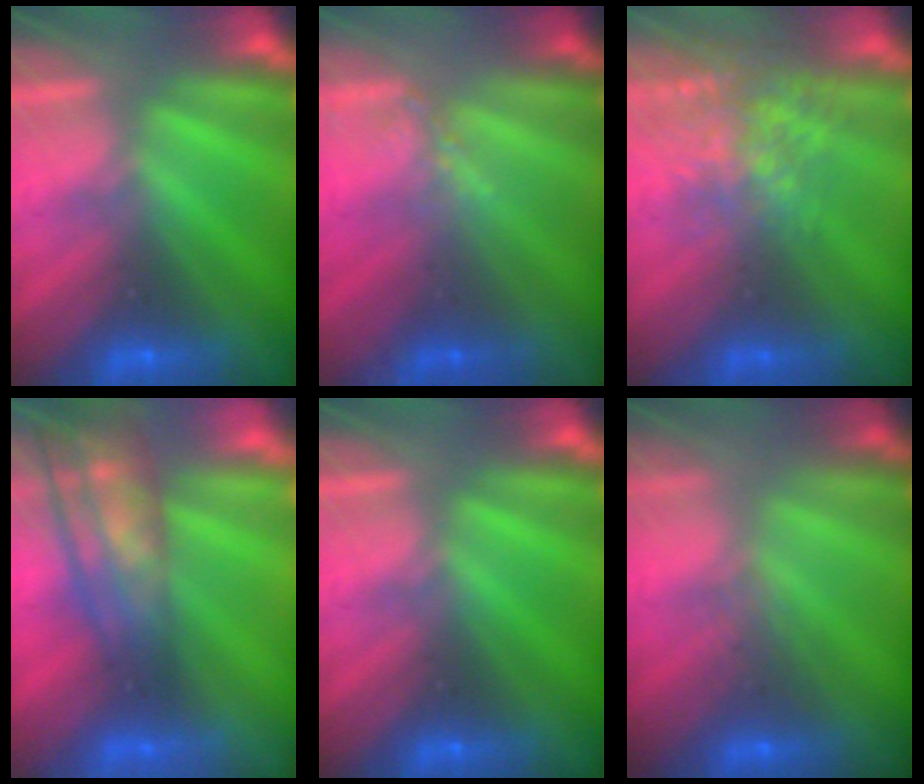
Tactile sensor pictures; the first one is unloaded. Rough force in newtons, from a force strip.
{"total": 1.3}
{"total": 3.8}
{"total": 6.7}
{"total": 0.0}
{"total": 2.9}